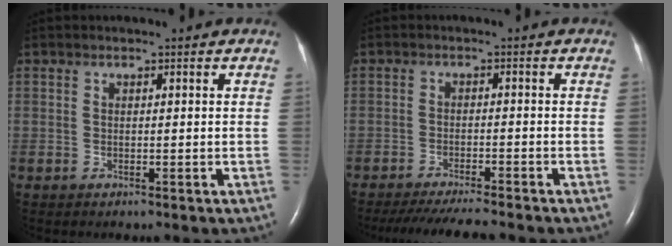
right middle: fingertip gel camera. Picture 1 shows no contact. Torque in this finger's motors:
{"motor_torque": [0.13, -0.14, 0.05, 0.03]}